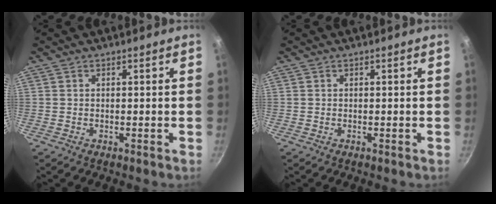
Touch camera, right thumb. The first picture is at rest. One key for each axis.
{"total": 0.0}